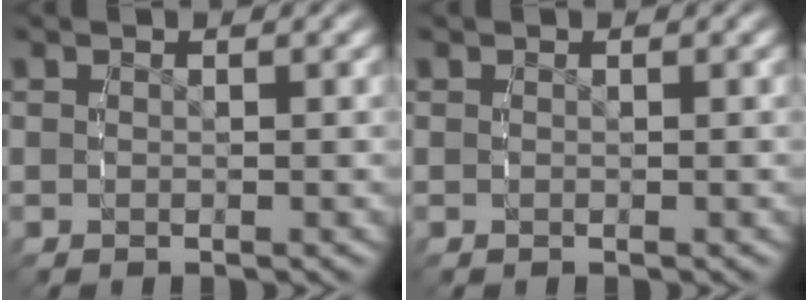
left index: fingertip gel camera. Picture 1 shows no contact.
{"total": 0.0}